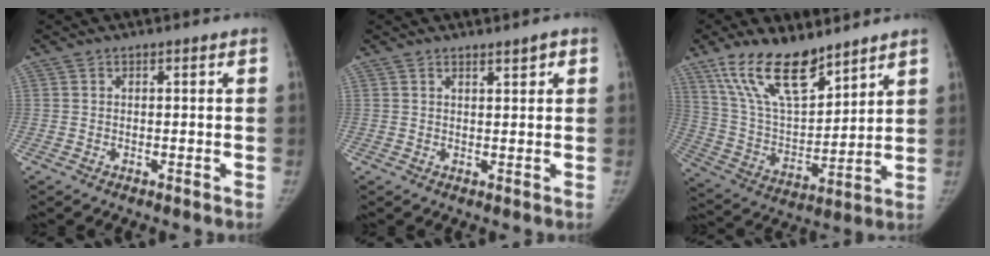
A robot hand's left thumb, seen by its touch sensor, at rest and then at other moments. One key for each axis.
{"total": 1.8, "fx": 1.3, "fy": 0.5, "fz": 1.2, "tx": -0.011, "ty": -0.008, "tz": 0.020}
{"total": 17.7, "fx": 12.4, "fy": 7.1, "fz": 10.5, "tx": -0.154, "ty": -0.063, "tz": 0.240}